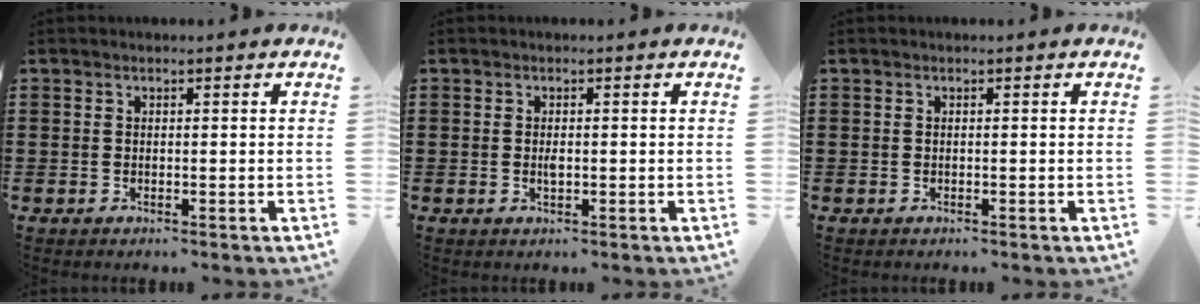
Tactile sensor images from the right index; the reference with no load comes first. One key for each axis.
{"total": 1.3, "fx": -0.1, "fy": 0.5, "fz": 1.2, "tx": -0.025, "ty": 0.000, "tz": -0.003}
{"total": 0.0}